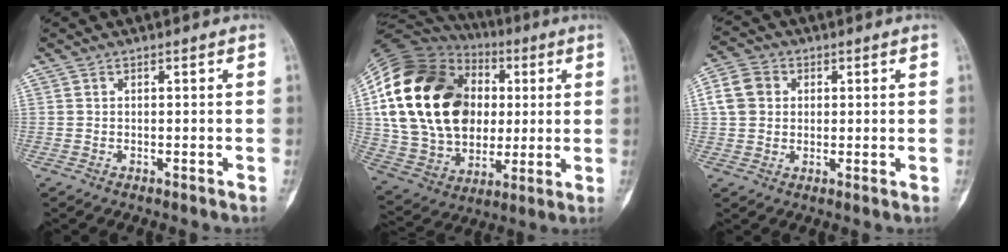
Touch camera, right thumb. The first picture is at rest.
{"total": 29.6, "force": [5.0, 21.2, 20.1], "torque": [-0.374, 0.018, 0.098]}
{"total": 8.8, "force": [1.9, 7.5, 4.2], "torque": [-0.073, 0.015, 0.033]}